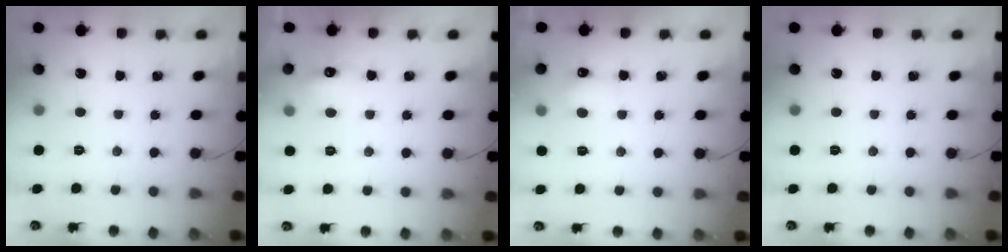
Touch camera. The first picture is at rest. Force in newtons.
{"total": 5.9, "press": 5.6, "slide": 1.7}
{"total": 3.6, "press": 3.5, "slide": 1.0}
{"total": 0.0}